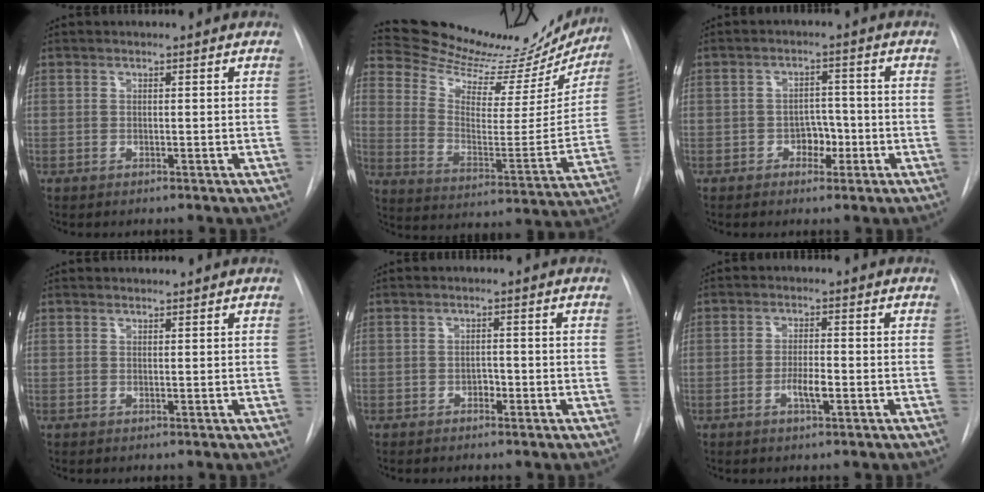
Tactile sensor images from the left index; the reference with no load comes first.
{"total": 23.4, "force": [22.0, 5.4, 5.8], "torque": [-0.084, -0.068, 0.294]}
{"total": 3.4, "force": [-1.4, 2.3, 2.0], "torque": [-0.020, 0.009, -0.021]}
{"total": 0.9, "force": [0.9, 0.0, -0.1], "torque": [-0.005, 0.009, 0.019]}
{"total": 1.1, "force": [-0.6, 0.7, 0.6], "torque": [-0.006, 0.004, -0.011]}
{"total": 2.9, "force": [-1.1, 0.6, 2.7], "torque": [-0.049, 0.002, -0.019]}